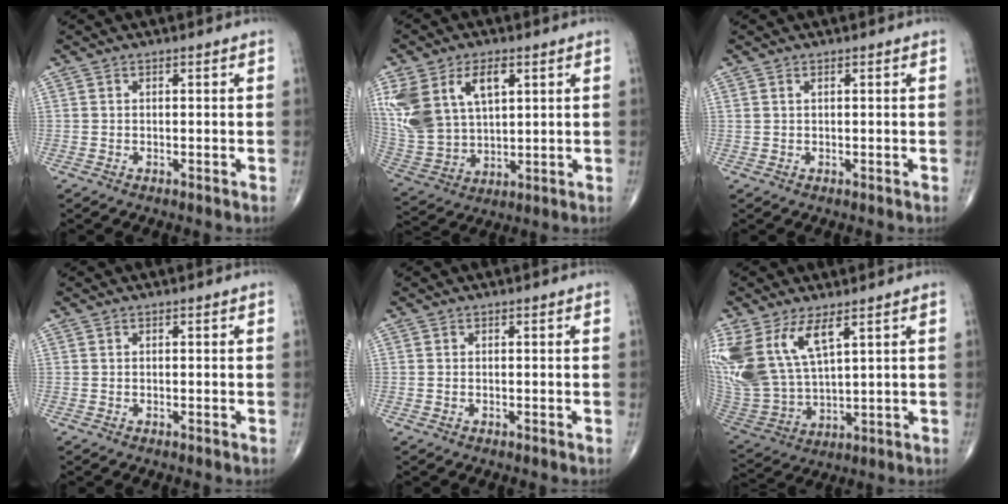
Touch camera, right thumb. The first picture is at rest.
{"total": 17.2, "force": [6.4, 10.3, 12.2], "torque": [-0.259, -0.012, 0.136]}
{"total": 0.5, "force": [0.3, 0.1, 0.3], "torque": [-0.010, 0.009, 0.010]}
{"total": 0.0}
{"total": 0.0}
{"total": 16.1, "force": [7.6, 7.4, 12.1], "torque": [-0.264, -0.031, 0.169]}